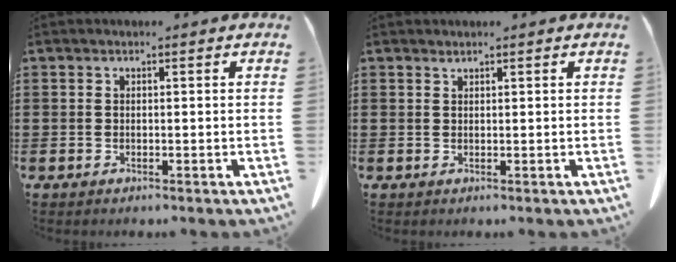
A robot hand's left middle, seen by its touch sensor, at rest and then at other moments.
{"total": 0.7, "force": [0.7, -0.1, 0.2], "torque": [-0.007, -0.004, 0.015]}